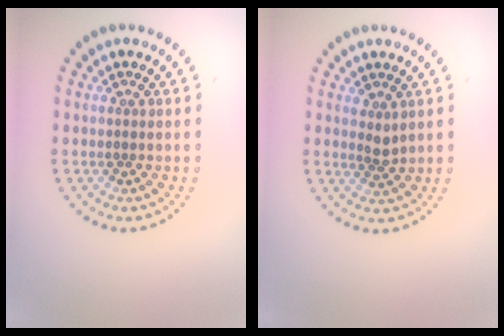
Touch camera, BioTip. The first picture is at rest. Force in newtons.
{"total": 1.2, "press": 1.0, "slide": 0.7}